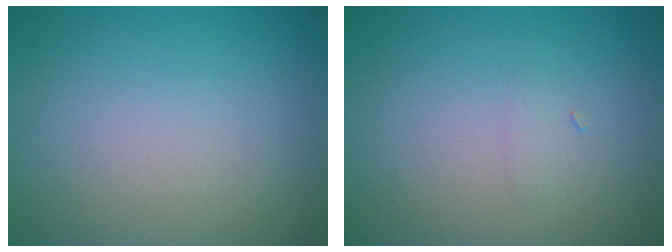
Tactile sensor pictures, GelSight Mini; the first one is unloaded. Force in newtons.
{"total": 0.6, "press": 0.6, "slide": 0.0}